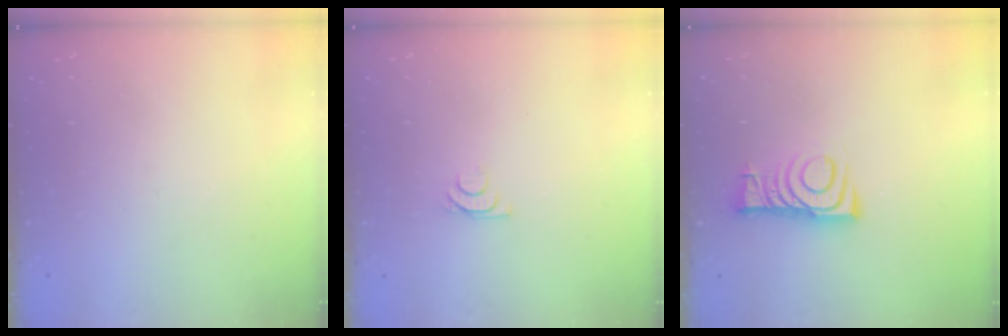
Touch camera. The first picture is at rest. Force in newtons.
{"total": 5.1, "press": 5.0, "slide": 0.9}
{"total": 8.0, "press": 7.9, "slide": 0.5}